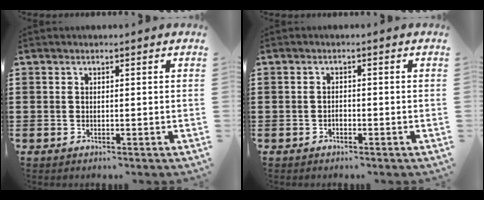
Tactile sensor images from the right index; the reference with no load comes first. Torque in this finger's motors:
{"motor_torque": [2.14, 0.00, 0.07, 0.02]}